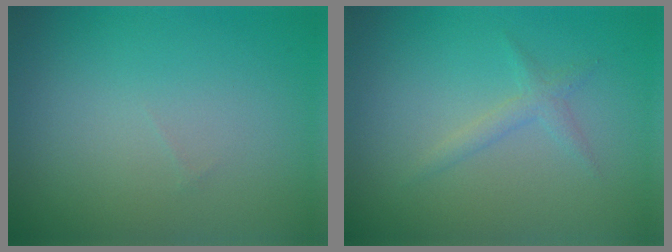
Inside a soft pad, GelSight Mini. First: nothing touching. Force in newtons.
{"total": 1.3, "press": 1.3, "slide": 0.1}